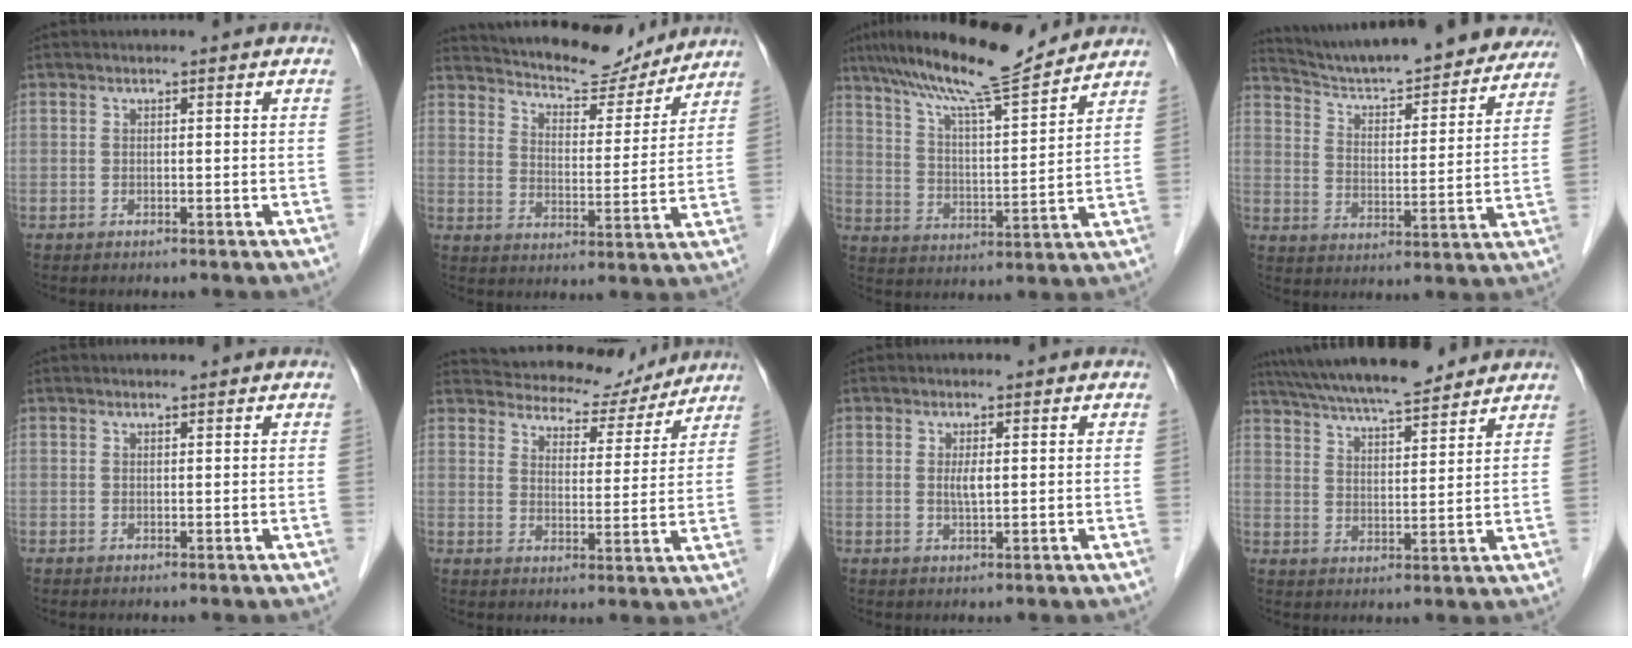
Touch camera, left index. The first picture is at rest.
{"total": 15.0, "force": [13.9, 3.7, 4.3], "torque": [-0.065, -0.004, 0.194]}
{"total": 14.3, "force": [12.4, 0.2, 7.0], "torque": [-0.123, 0.003, 0.205]}
{"total": 24.7, "force": [22.6, 4.4, 8.9], "torque": [-0.134, -0.024, 0.302]}
{"total": 0.6, "force": [0.6, 0.0, 0.2], "torque": [-0.007, 0.003, 0.010]}
{"total": 12.9, "force": [11.9, 4.3, 2.7], "torque": [-0.029, 0.001, 0.151]}
{"total": 1.8, "force": [0.1, 0.3, 1.8], "torque": [-0.037, -0.006, 0.003]}
{"total": 15.9, "force": [14.0, 2.4, 7.2], "torque": [-0.127, 0.023, 0.223]}